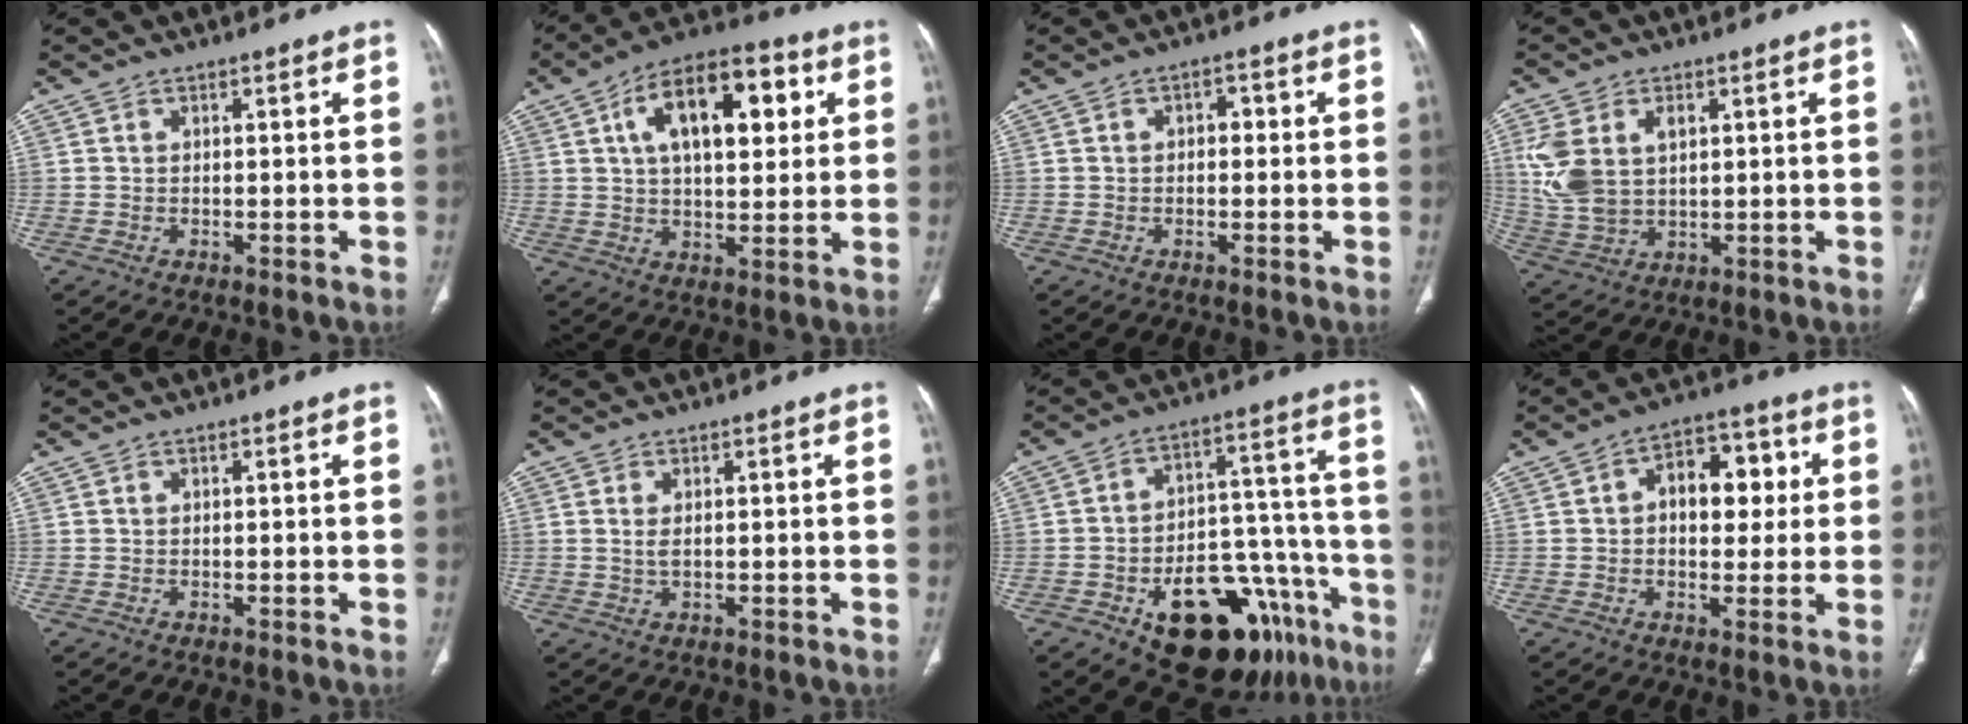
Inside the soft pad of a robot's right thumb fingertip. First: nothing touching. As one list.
[{"total": 17.7, "force": [5.6, 8.9, 14.3], "torque": [-0.194, 0.009, 0.083]}, {"total": 2.4, "force": [0.2, 1.6, 1.7], "torque": [-0.017, 0.011, -0.001]}, {"total": 11.1, "force": [3.0, 7.1, 8.0], "torque": [-0.166, 0.002, 0.072]}, {"total": 0.0}, {"total": 1.7, "force": [0.3, 0.8, 1.5], "torque": [-0.033, -0.001, 0.013]}, {"total": 24.1, "force": [-13.0, 12.6, 15.9], "torque": [-0.140, 0.098, -0.177]}, {"total": 11.0, "force": [1.7, 7.1, 8.2], "torque": [-0.078, 0.019, 0.021]}]